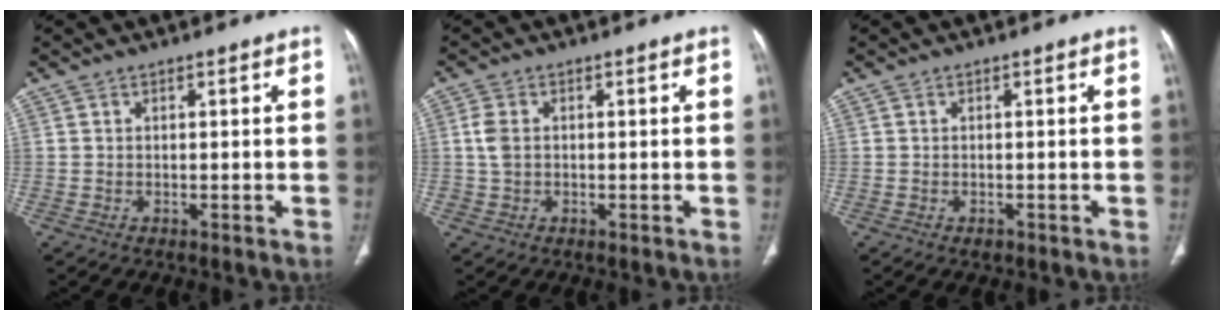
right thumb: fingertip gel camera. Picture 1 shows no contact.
{"total": 3.0, "force": [0.2, 2.2, 2.0], "torque": [-0.046, 0.005, 0.000]}
{"total": 0.8, "force": [-0.5, 0.6, 0.3], "torque": [-0.004, 0.001, -0.005]}